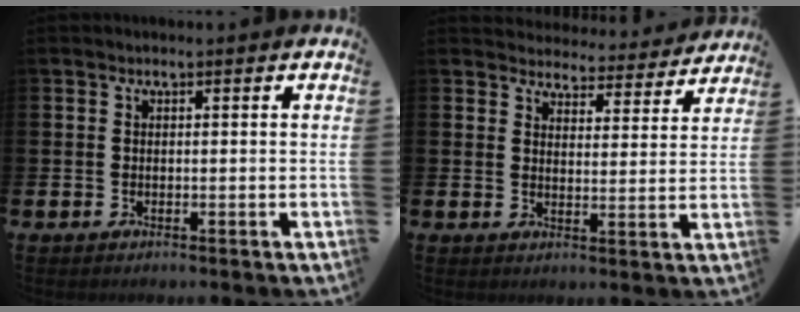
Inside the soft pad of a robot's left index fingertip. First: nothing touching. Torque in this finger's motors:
{"motor_torque": [0.80, -1.34, 0.19, -0.02]}